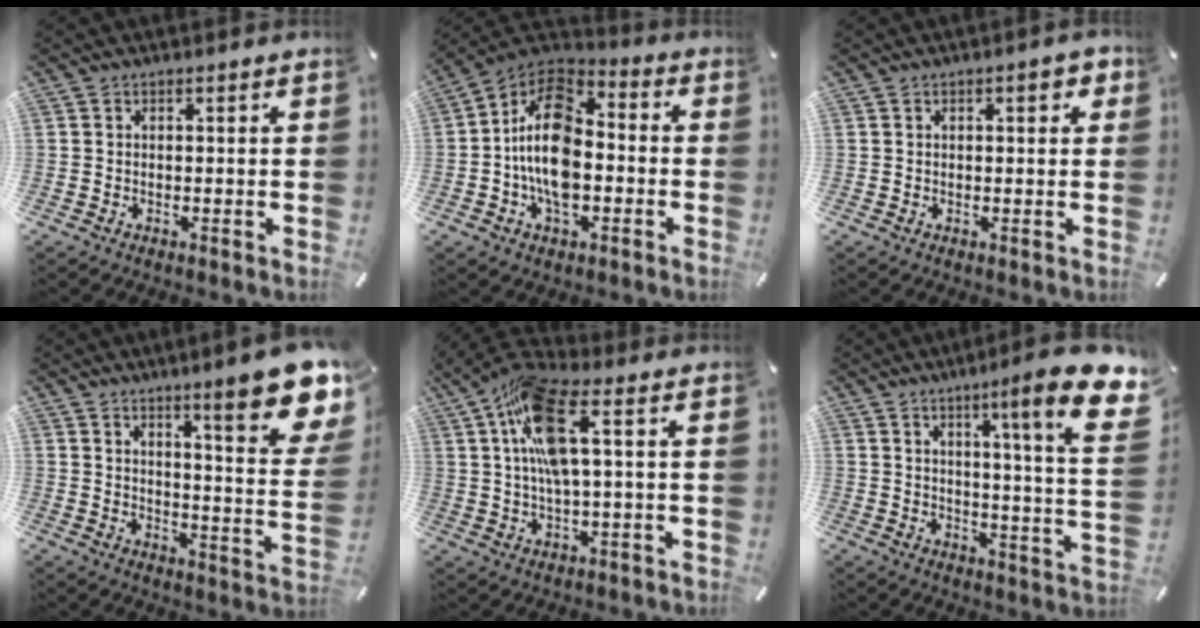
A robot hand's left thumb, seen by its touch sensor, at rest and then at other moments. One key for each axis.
{"total": 15.3, "fx": -3.2, "fy": 9.6, "fz": 11.5, "tx": -0.236, "ty": 0.017, "tz": -0.064}
{"total": 3.1, "fx": 1.1, "fy": 1.3, "fz": 2.6, "tx": -0.037, "ty": -0.001, "tz": 0.014}
{"total": 16.5, "fx": 10.7, "fy": 3.5, "fz": 12.0, "tx": -0.171, "ty": -0.081, "tz": 0.171}
{"total": 12.6, "fx": 2.9, "fy": 3.4, "fz": 11.7, "tx": -0.229, "ty": -0.008, "tz": 0.049}
{"total": 16.5, "fx": 8.2, "fy": 1.3, "fz": 14.3, "tx": -0.210, "ty": -0.057, "tz": 0.113}